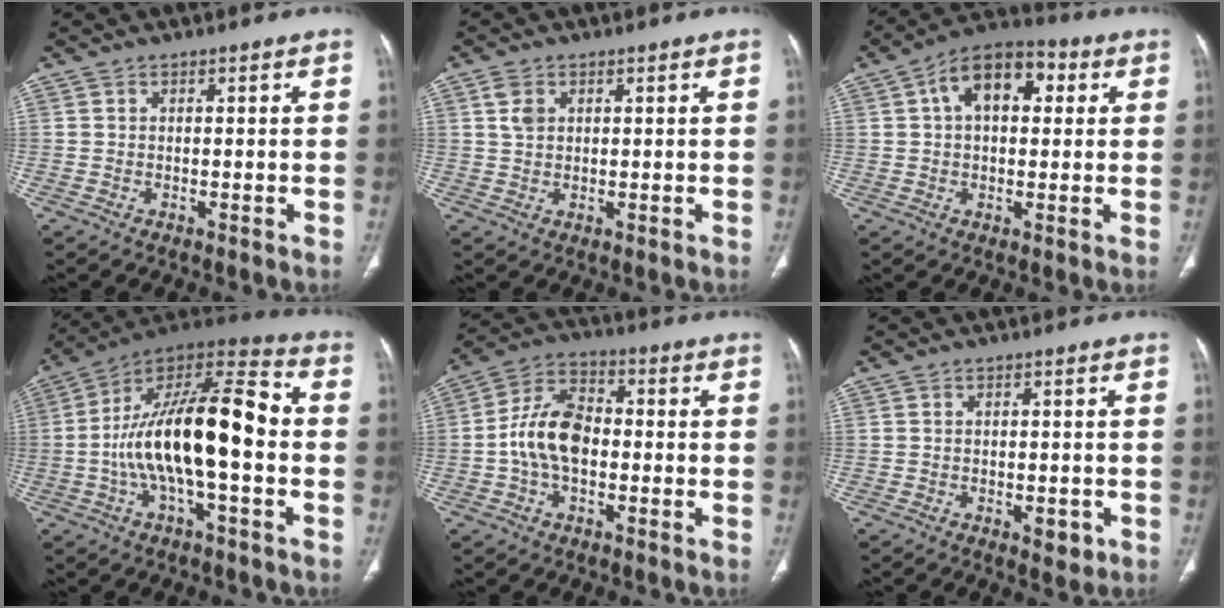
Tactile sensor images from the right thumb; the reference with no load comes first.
{"total": 3.0, "force": [1.2, 2.0, 1.8], "torque": [-0.033, 0.002, 0.027]}
{"total": 12.0, "force": [3.2, 7.2, 9.1], "torque": [-0.127, 0.026, 0.044]}
{"total": 21.9, "force": [-2.1, 8.0, 20.3], "torque": [-0.350, 0.051, -0.041]}
{"total": 11.2, "force": [-1.3, 7.0, 8.6], "torque": [-0.155, 0.032, -0.034]}
{"total": 3.4, "force": [-1.3, 1.7, 2.6], "torque": [-0.028, 0.004, -0.010]}